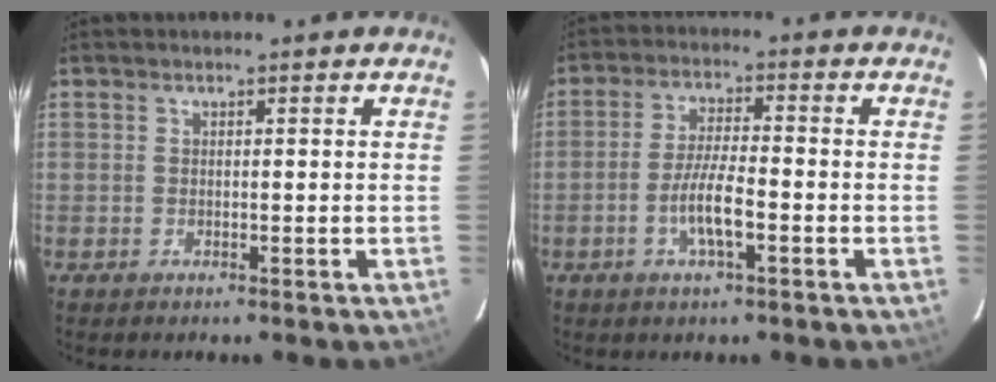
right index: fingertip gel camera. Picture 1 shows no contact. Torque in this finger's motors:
{"motor_torque": [0.97, -0.58, 0.47, 0.14]}